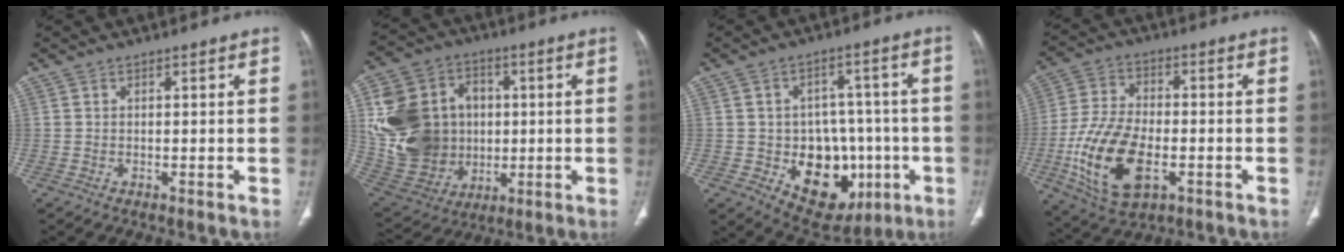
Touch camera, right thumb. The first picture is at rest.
{"total": 23.7, "force": [2.2, 19.4, 13.5], "torque": [-0.257, 0.020, 0.064]}
{"total": 16.4, "force": [-4.5, 12.0, 10.2], "torque": [-0.086, 0.027, -0.045]}
{"total": 16.5, "force": [-4.6, 8.9, 13.1], "torque": [-0.252, 0.006, -0.080]}